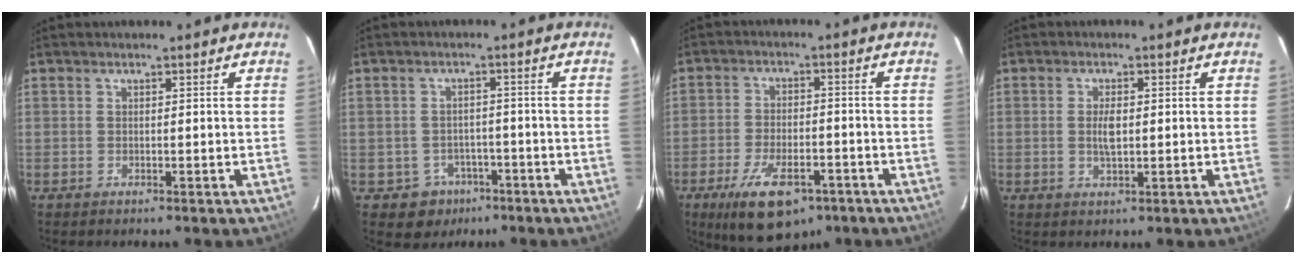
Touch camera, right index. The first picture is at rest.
{"total": 5.6, "force": [-3.1, 4.6, 0.6], "torque": [-0.025, 0.022, -0.031]}
{"total": 13.5, "force": [-8.2, 5.9, 9.0], "torque": [-0.181, -0.020, -0.128]}
{"total": 3.4, "force": [0.0, 1.5, 3.1], "torque": [-0.056, -0.002, 0.003]}